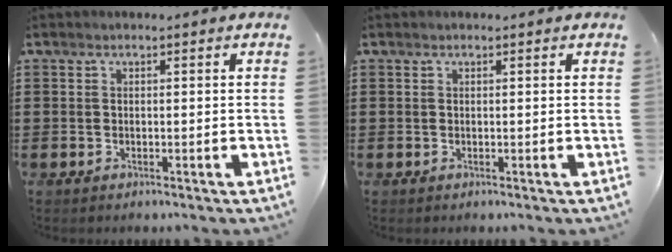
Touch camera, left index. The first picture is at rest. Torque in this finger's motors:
{"motor_torque": [0.94, -1.20, -0.06, 0.00]}